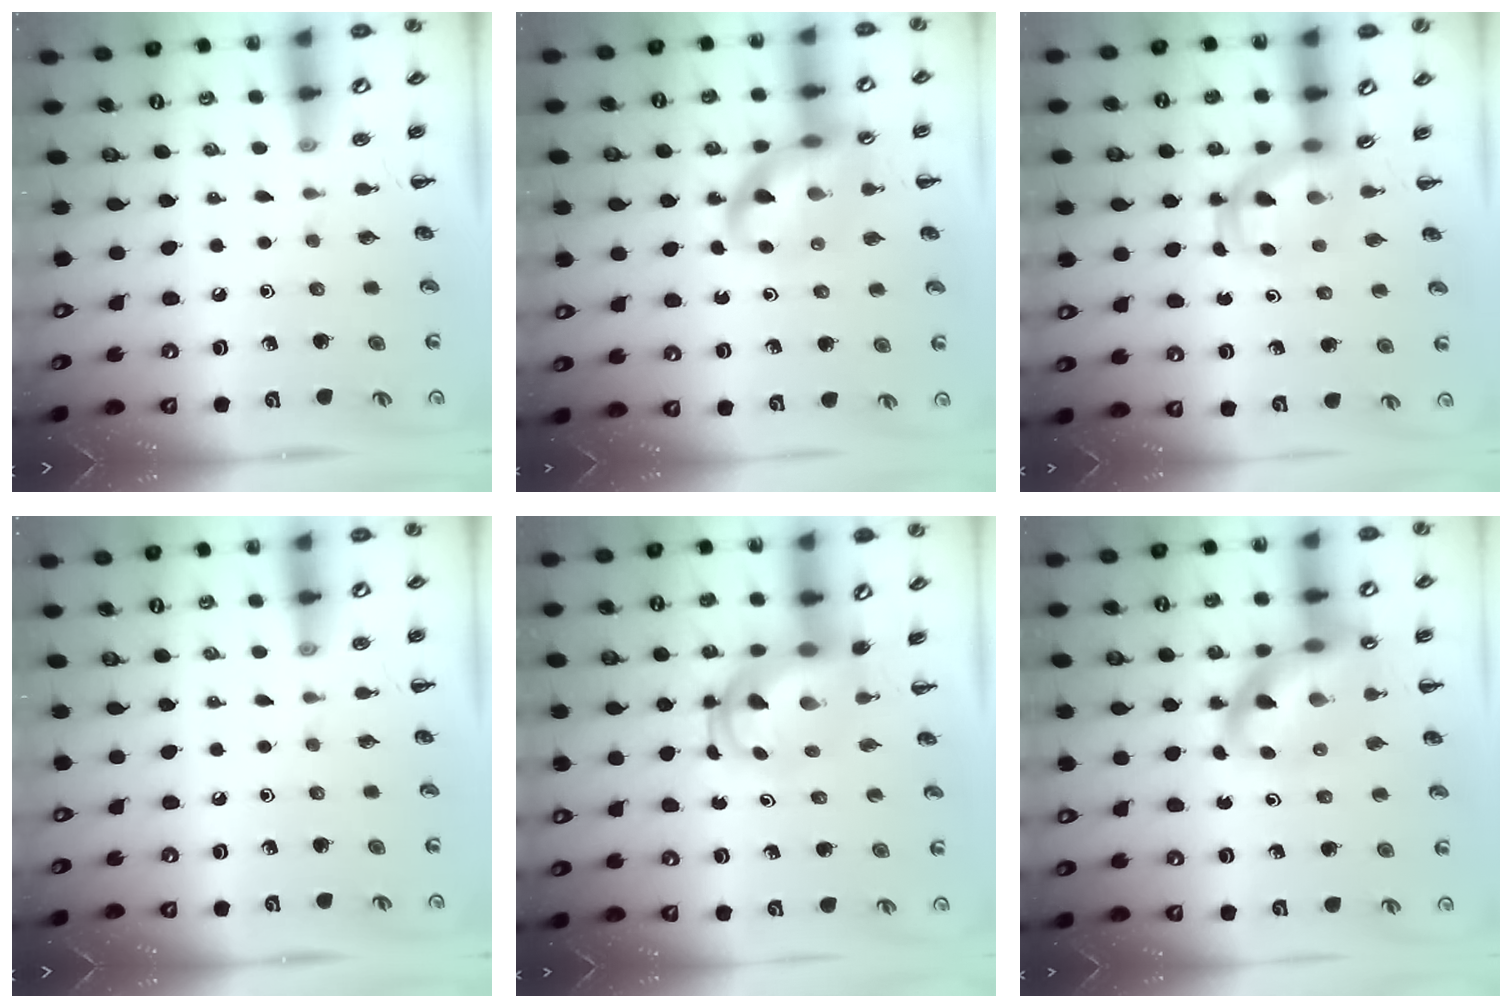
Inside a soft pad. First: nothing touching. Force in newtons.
{"total": 14.5, "press": 14.4, "slide": 2.3}
{"total": 5.2, "press": 5.1, "slide": 0.8}
{"total": 0.0}
{"total": 5.1, "press": 5.0, "slide": 0.5}
{"total": 15.8, "press": 15.2, "slide": 4.1}